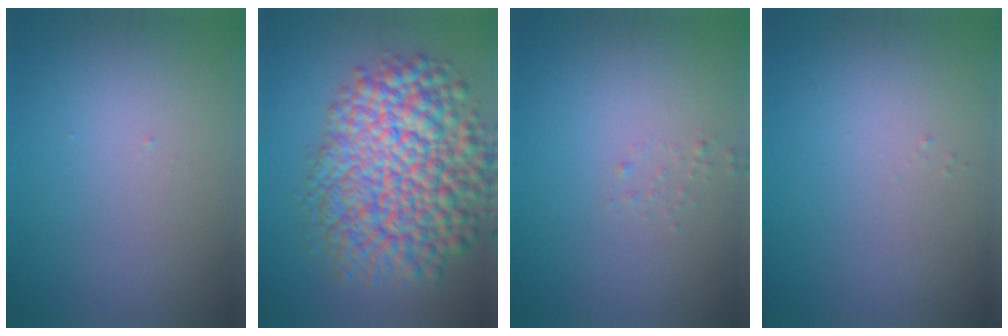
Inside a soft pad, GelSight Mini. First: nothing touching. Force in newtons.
{"total": 12.2, "press": 12.2, "slide": 0.5}
{"total": 0.6, "press": 0.6, "slide": 0.1}
{"total": 0.0}